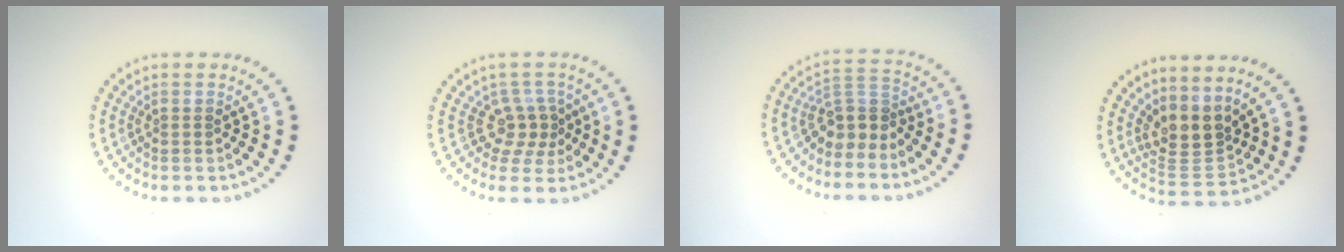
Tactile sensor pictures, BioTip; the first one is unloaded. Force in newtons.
{"total": 2.5, "press": 1.8, "slide": 1.7}
{"total": 3.2, "press": 2.4, "slide": 2.1}
{"total": 3.6, "press": 2.7, "slide": 2.4}